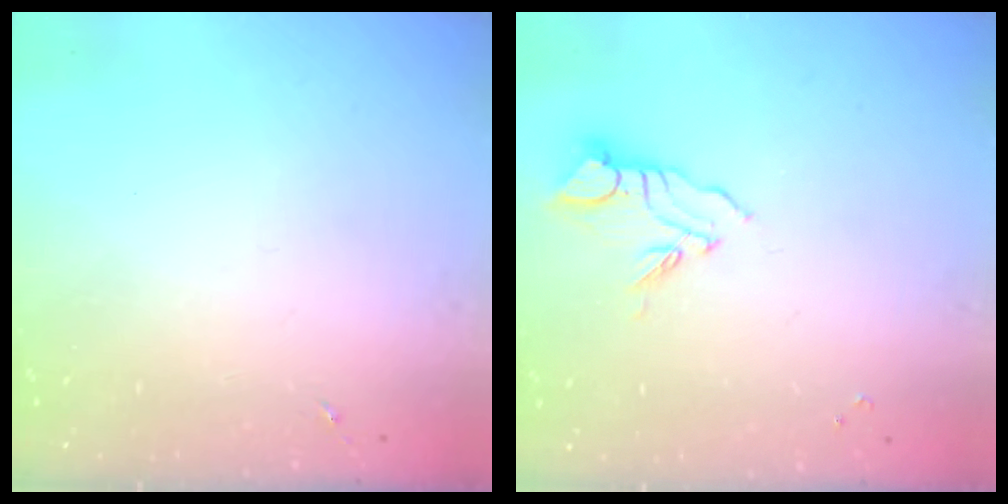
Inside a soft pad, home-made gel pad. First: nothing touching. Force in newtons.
{"total": 6.9, "press": 6.9, "slide": 0.7}